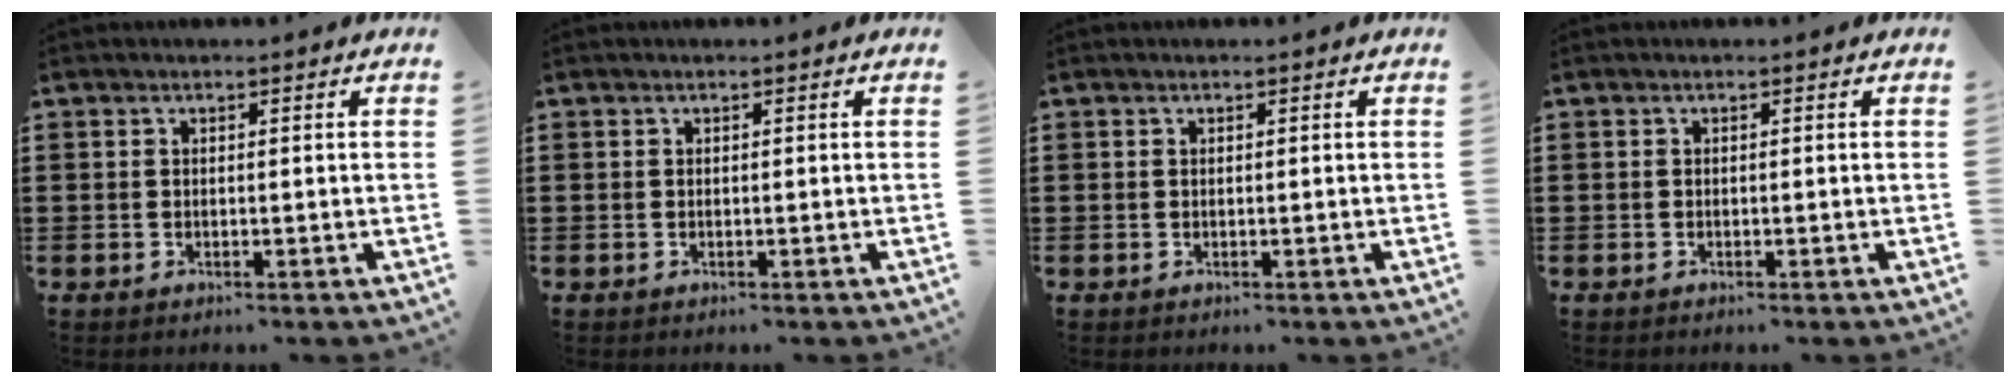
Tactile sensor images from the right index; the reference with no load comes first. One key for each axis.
{"total": 0.0}
{"total": 0.0}
{"total": 0.0}